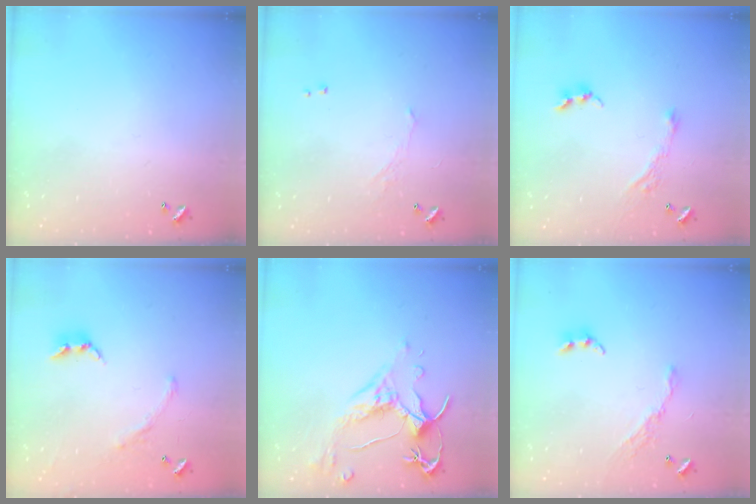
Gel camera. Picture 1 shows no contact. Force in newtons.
{"total": 0.9, "press": 0.7, "slide": 0.5}
{"total": 3.7, "press": 3.7, "slide": 0.2}
{"total": 1.5, "press": 1.0, "slide": 1.2}
{"total": 2.5, "press": 2.2, "slide": 1.3}
{"total": 8.2, "press": 8.2, "slide": 0.9}